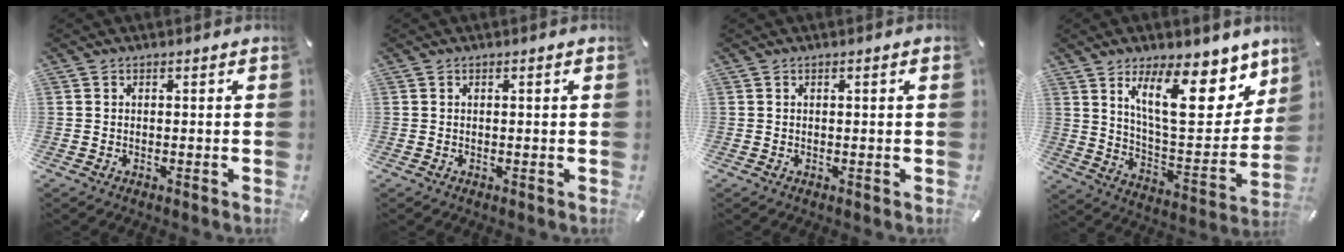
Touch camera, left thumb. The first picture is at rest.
{"total": 0.5, "force": [0.1, 0.0, 0.5], "torque": [-0.008, 0.000, 0.001]}
{"total": 0.9, "force": [0.2, 0.0, 0.9], "torque": [-0.016, -0.001, 0.003]}
{"total": 20.7, "force": [11.6, 8.4, 14.9], "torque": [-0.221, -0.071, 0.191]}